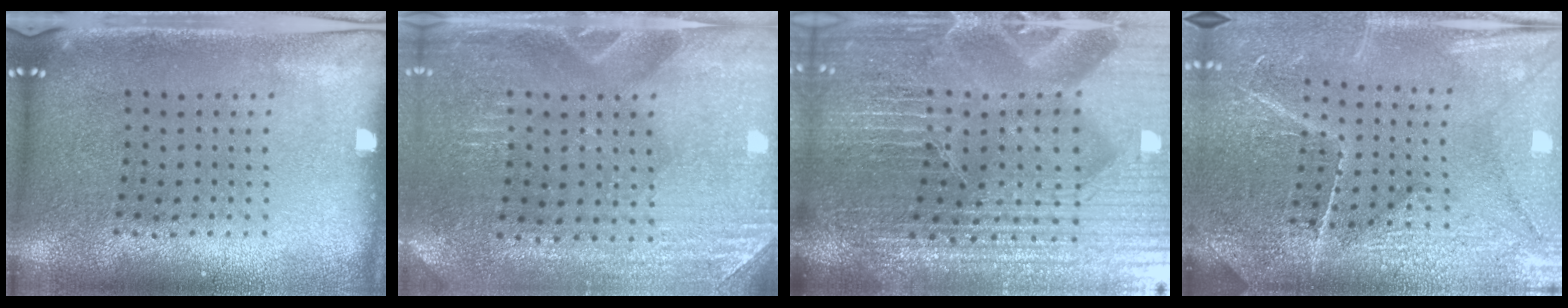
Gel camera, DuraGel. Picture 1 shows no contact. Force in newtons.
{"total": 2.9, "press": 2.9, "slide": 0.4}
{"total": 5.8, "press": 5.3, "slide": 2.3}
{"total": 4.2, "press": 3.9, "slide": 1.6}